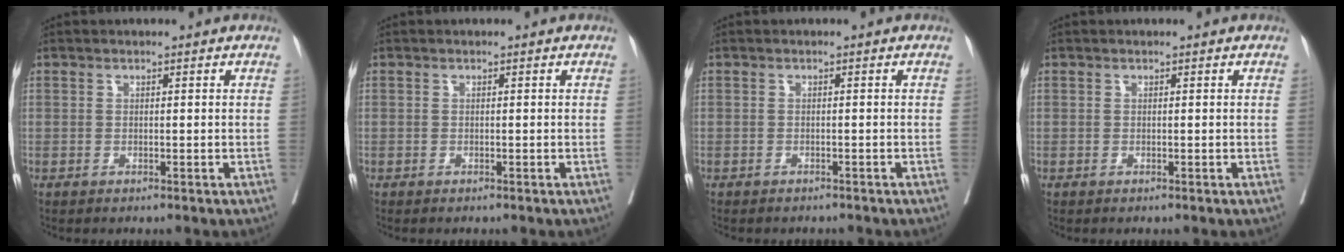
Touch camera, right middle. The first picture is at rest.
{"total": 0.0}
{"total": 4.0, "force": [-3.6, 1.4, 1.2], "torque": [-0.013, -0.001, -0.045]}
{"total": 0.0}